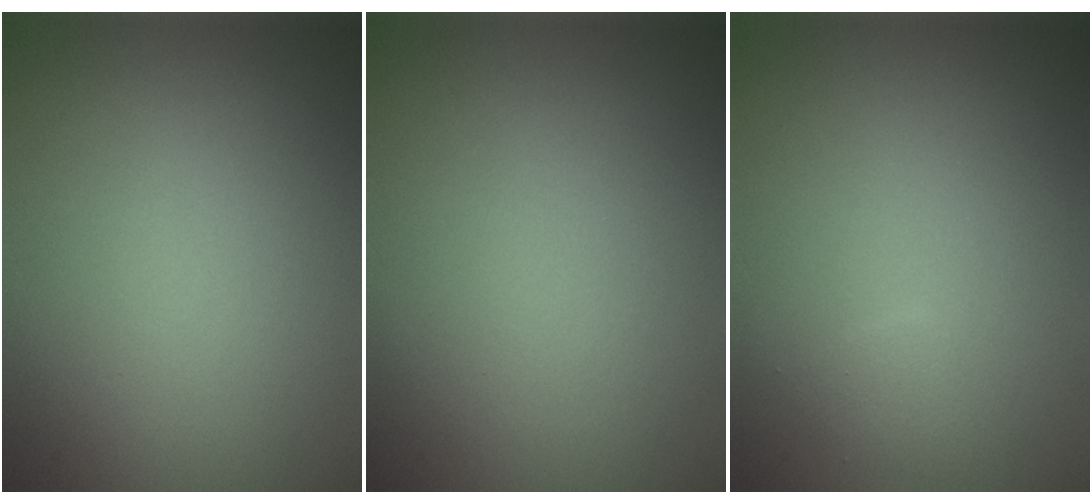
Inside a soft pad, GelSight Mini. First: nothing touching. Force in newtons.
{"total": 0.0}
{"total": 0.9, "press": 0.9, "slide": 0.1}